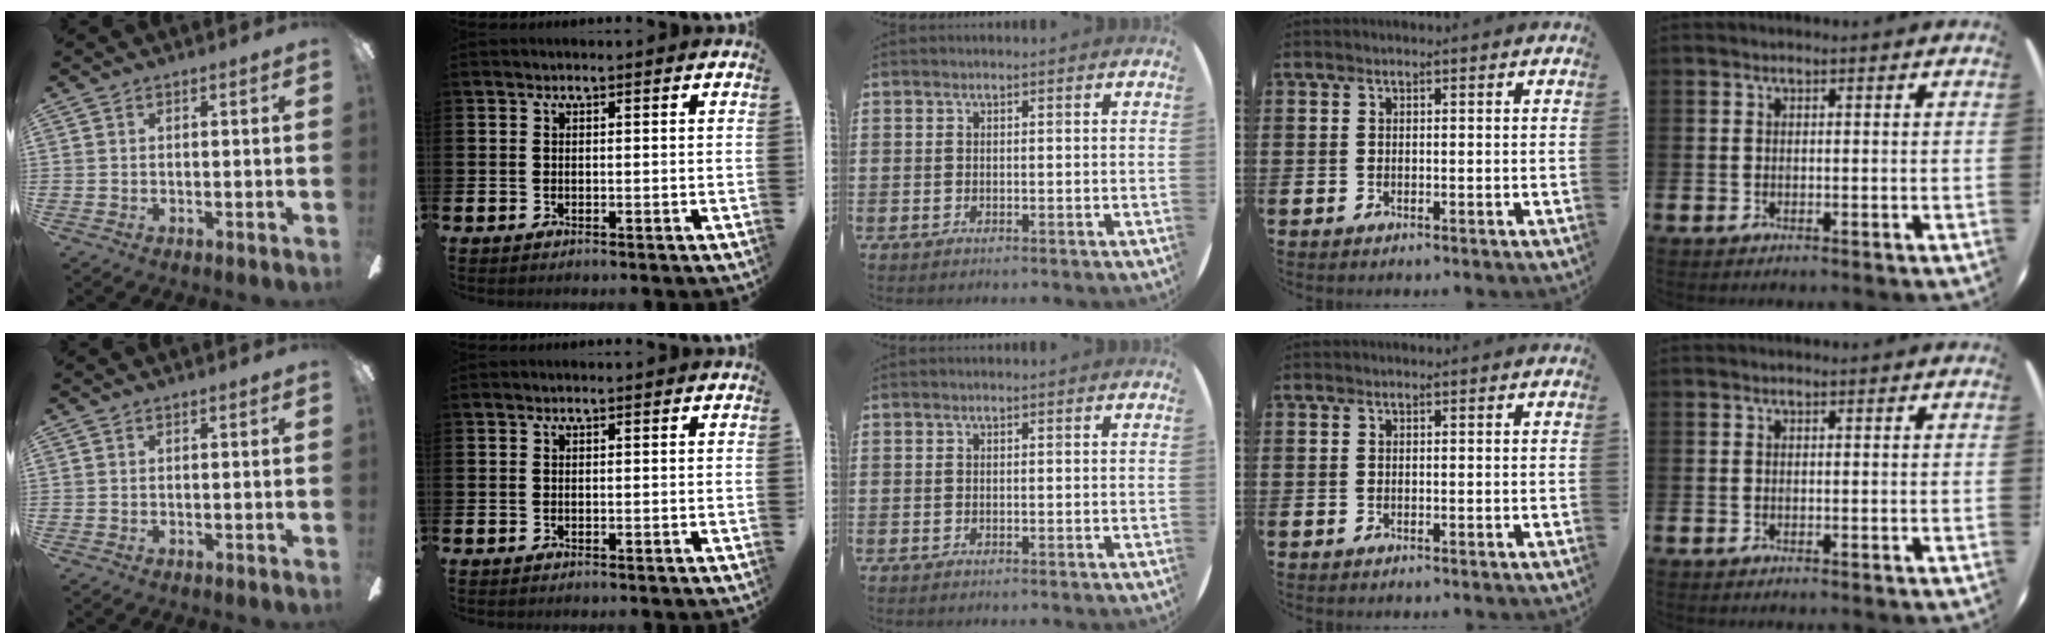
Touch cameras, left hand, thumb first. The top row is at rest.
{}